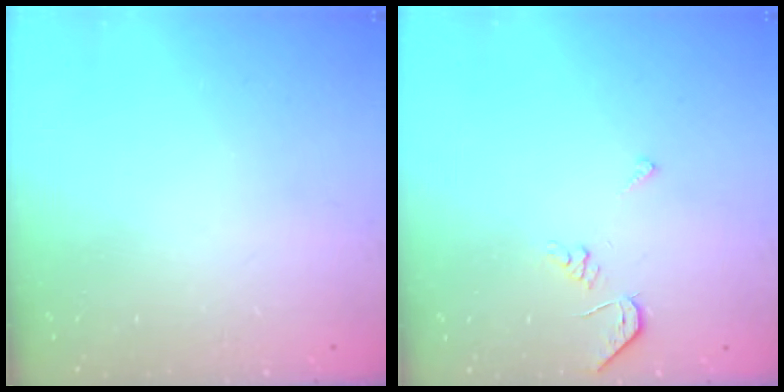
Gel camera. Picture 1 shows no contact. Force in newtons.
{"total": 5.1, "press": 5.1, "slide": 0.6}